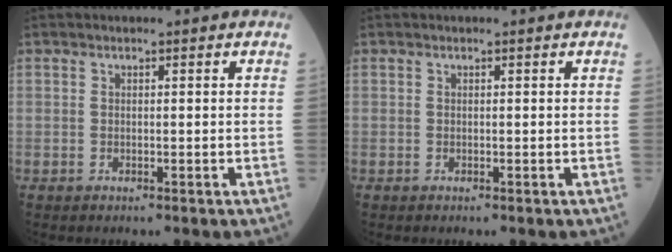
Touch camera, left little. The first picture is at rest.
{"total": 0.0}